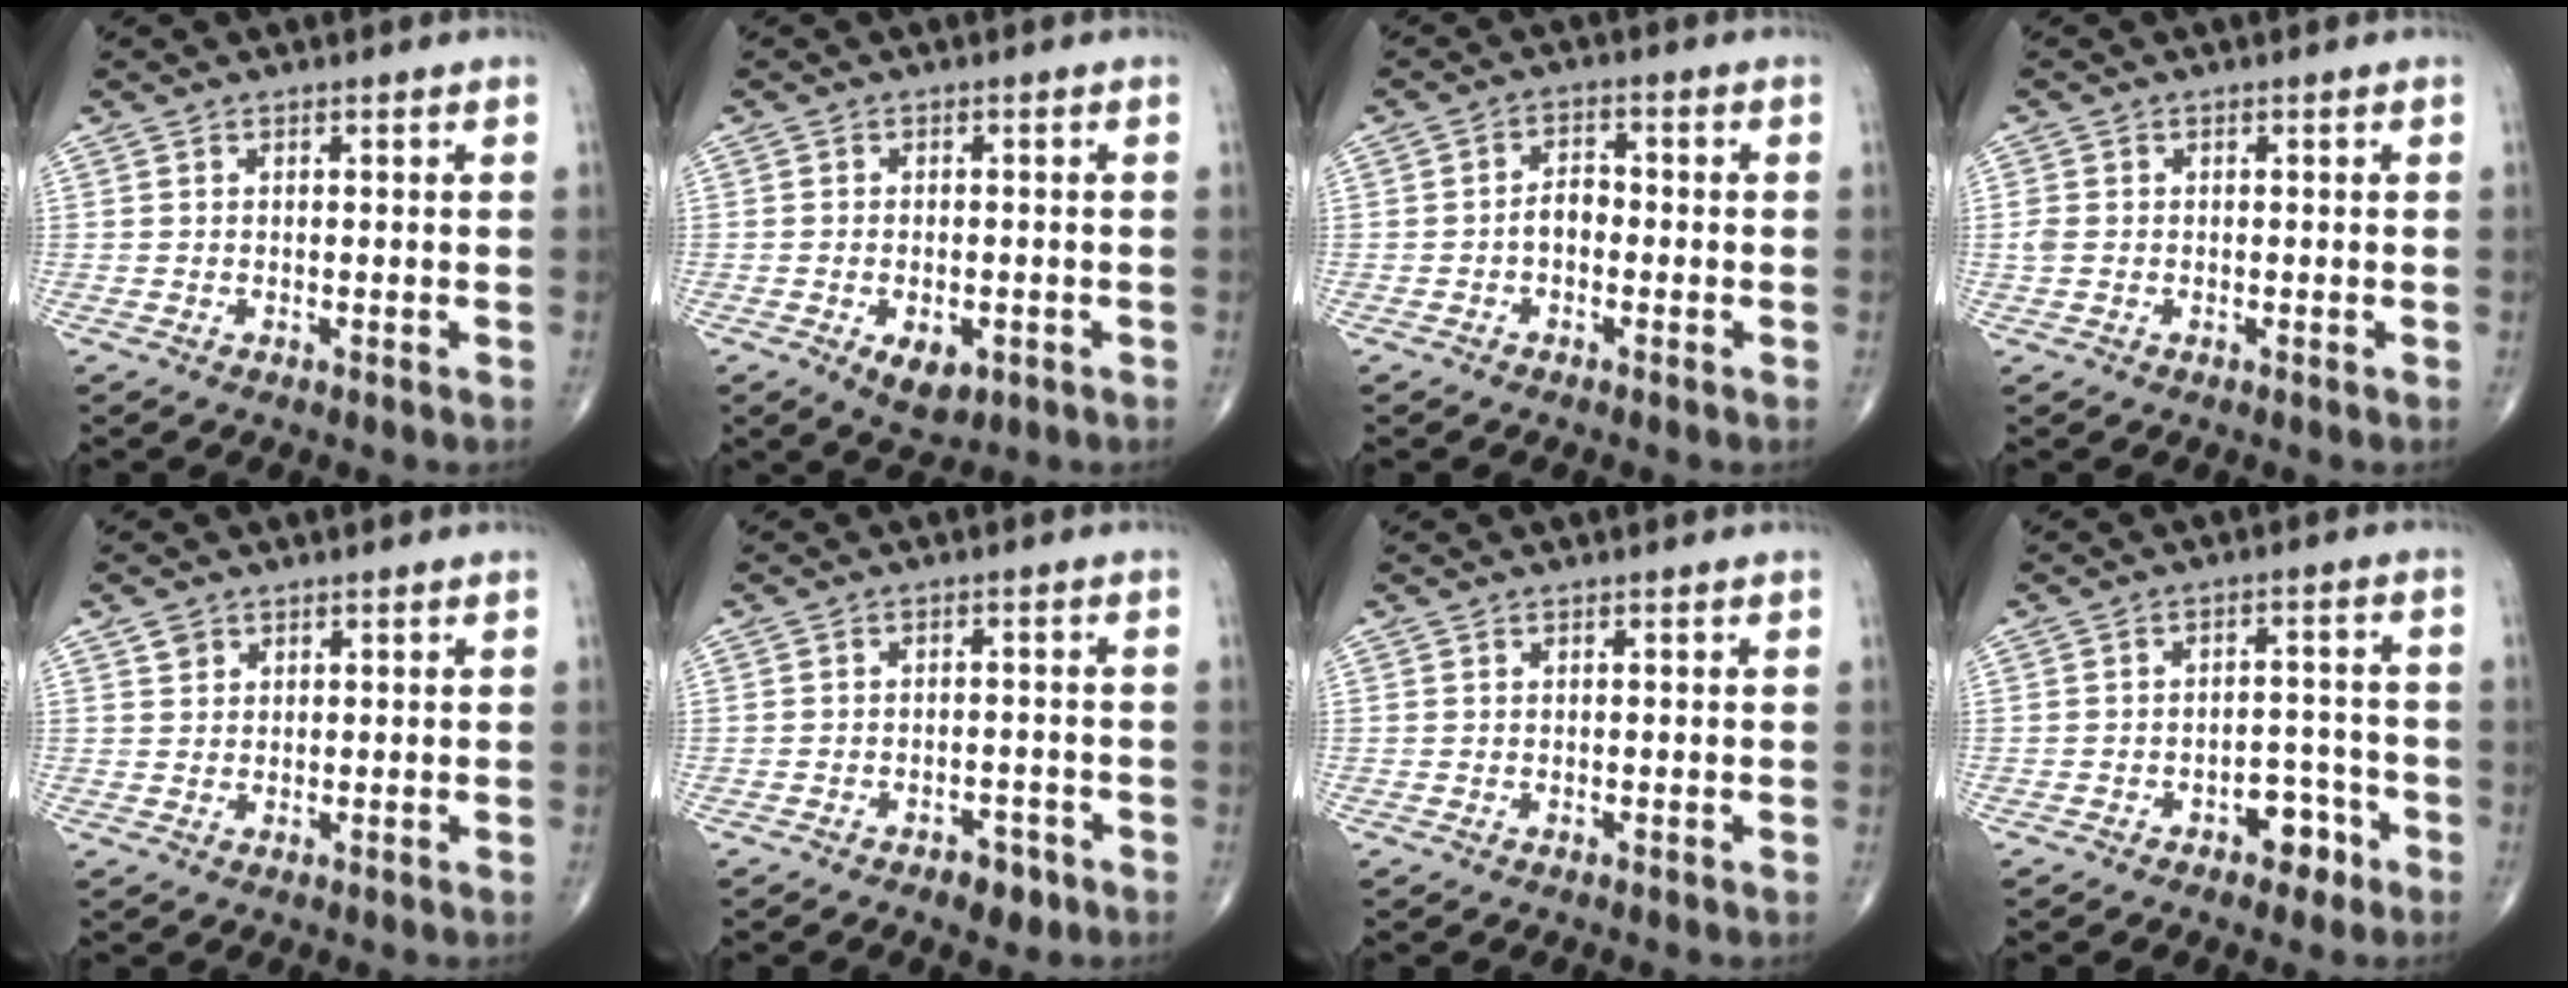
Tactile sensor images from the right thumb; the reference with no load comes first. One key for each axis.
{"total": 5.4, "fx": -2.0, "fy": 3.0, "fz": 4.0, "tx": -0.055, "ty": 0.001, "tz": -0.022}
{"total": 3.4, "fx": -1.0, "fy": 2.3, "fz": 2.3, "tx": -0.027, "ty": 0.017, "tz": -0.025}
{"total": 1.9, "fx": -0.1, "fy": 1.5, "fz": 1.2, "tx": -0.033, "ty": -0.001, "tz": -0.004}
{"total": 1.8, "fx": 1.1, "fy": 1.4, "fz": 0.4, "tx": 0.007, "ty": -0.004, "tz": 0.015}
{"total": 3.9, "fx": -2.5, "fy": 2.1, "fz": 2.1, "tx": -0.017, "ty": 0.014, "tz": -0.032}
{"total": 0.0}
{"total": 5.6, "fx": -3.2, "fy": 3.3, "fz": 3.1, "tx": -0.021, "ty": 0.035, "tz": -0.045}